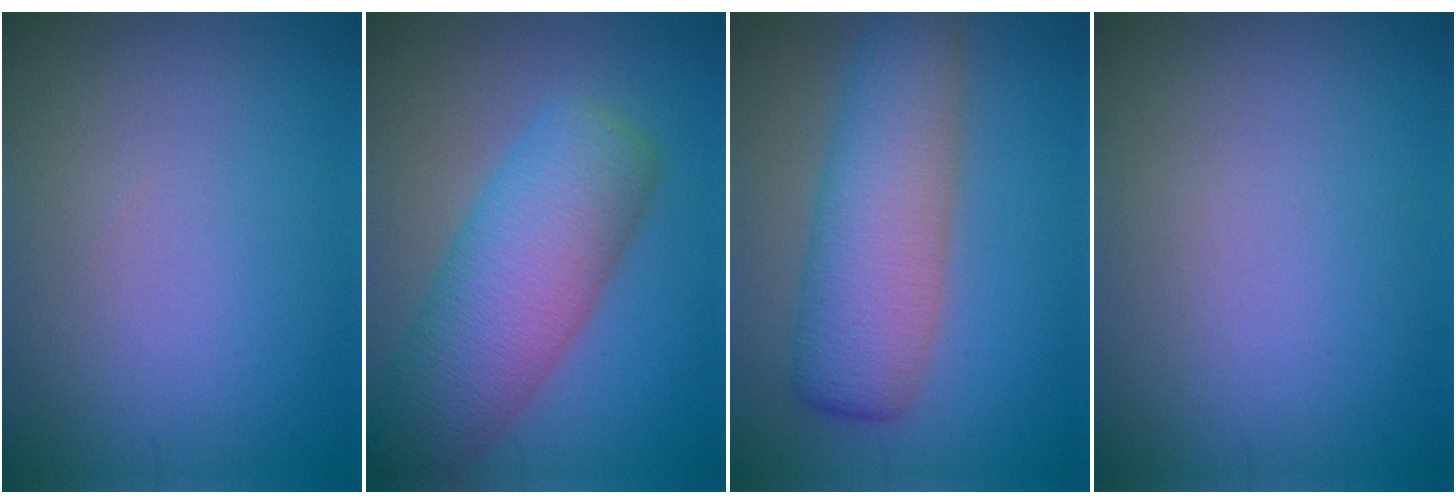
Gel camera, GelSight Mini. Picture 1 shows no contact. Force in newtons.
{"total": 8.8, "press": 8.8, "slide": 0.4}
{"total": 7.1, "press": 7.1, "slide": 0.3}
{"total": 0.0}